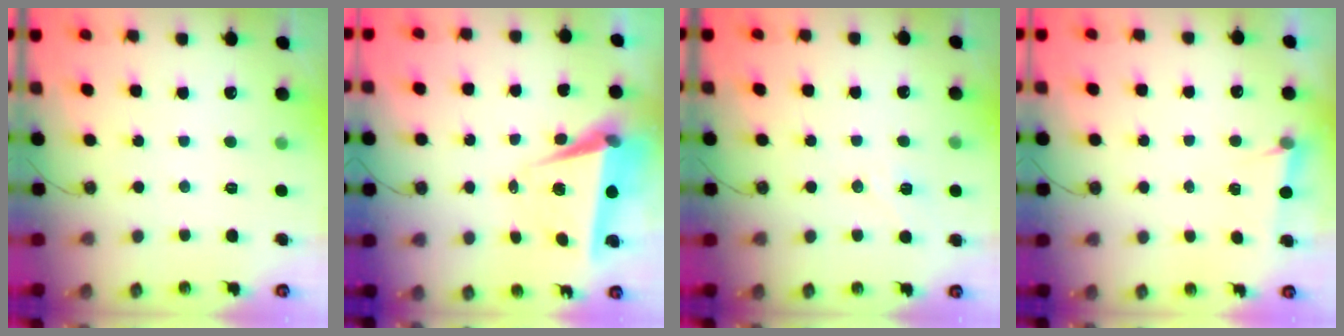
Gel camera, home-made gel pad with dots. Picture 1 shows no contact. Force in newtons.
{"total": 7.5, "press": 6.1, "slide": 4.4}
{"total": 8.2, "press": 8.2, "slide": 0.7}
{"total": 4.9, "press": 2.4, "slide": 4.3}